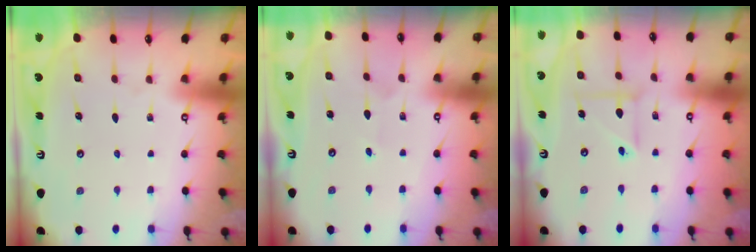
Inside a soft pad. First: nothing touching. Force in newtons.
{"total": 2.5, "press": 2.5, "slide": 0.1}
{"total": 5.1, "press": 5.1, "slide": 0.4}